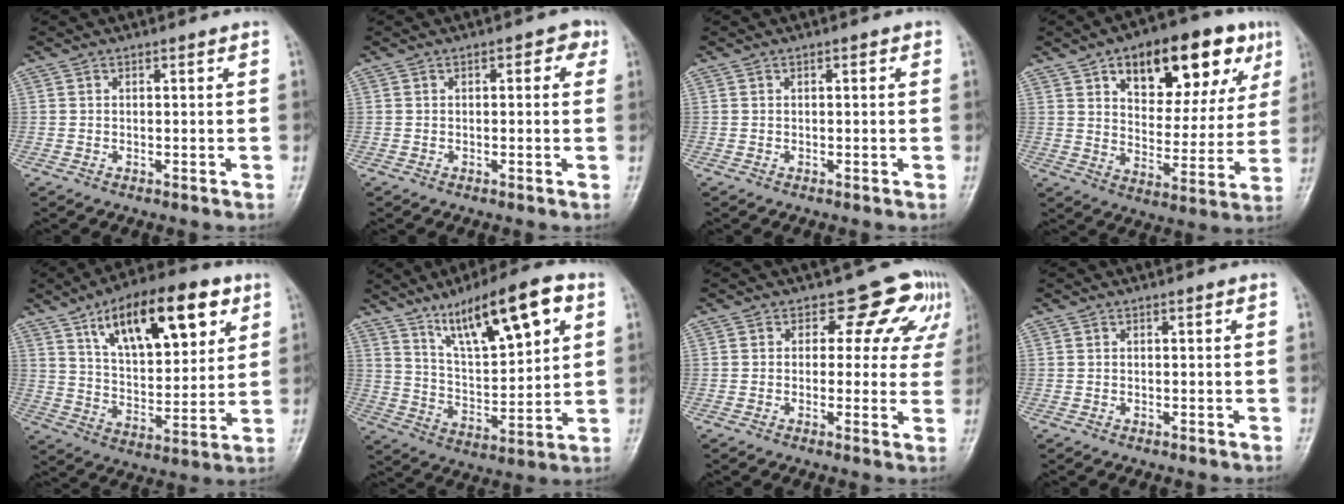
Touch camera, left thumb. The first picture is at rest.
{"total": 2.9, "force": [0.9, 1.6, 2.2], "torque": [-0.006, 0.005, -0.001]}
{"total": 0.6, "force": [0.2, 0.3, 0.5], "torque": [-0.006, 0.002, -0.001]}
{"total": 21.7, "force": [10.5, 10.5, 15.9], "torque": [-0.178, -0.014, 0.156]}
{"total": 20.9, "force": [10.1, 9.2, 15.8], "torque": [-0.206, -0.027, 0.169]}
{"total": 17.7, "force": [9.1, 5.4, 14.1], "torque": [-0.202, -0.030, 0.158]}
{"total": 8.8, "force": [4.4, 6.3, 4.3], "torque": [0.005, -0.009, 0.032]}
{"total": 0.0}